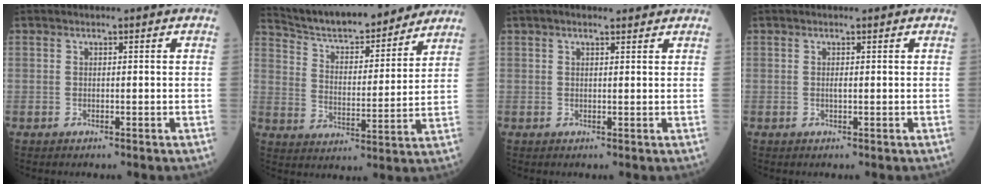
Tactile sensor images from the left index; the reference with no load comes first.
{"total": 18.0, "force": [16.3, 3.4, 6.7], "torque": [-0.106, 0.005, 0.252]}
{"total": 3.1, "force": [2.4, 0.9, 1.7], "torque": [-0.029, 0.026, 0.037]}
{"total": 0.5, "force": [0.1, 0.1, 0.5], "torque": [-0.014, -0.001, 0.001]}